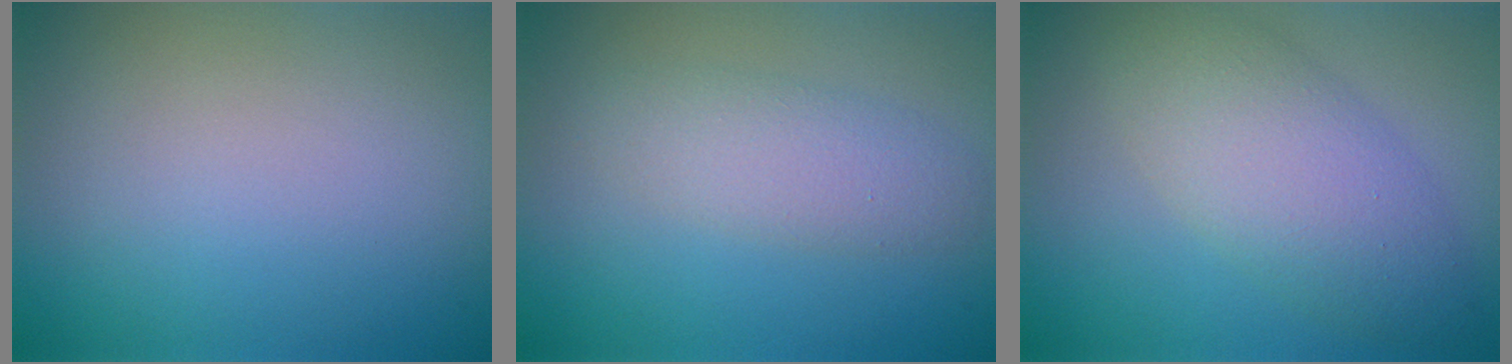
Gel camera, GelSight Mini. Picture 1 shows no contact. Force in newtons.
{"total": 2.0, "press": 1.9, "slide": 0.2}
{"total": 5.9, "press": 5.9, "slide": 0.3}